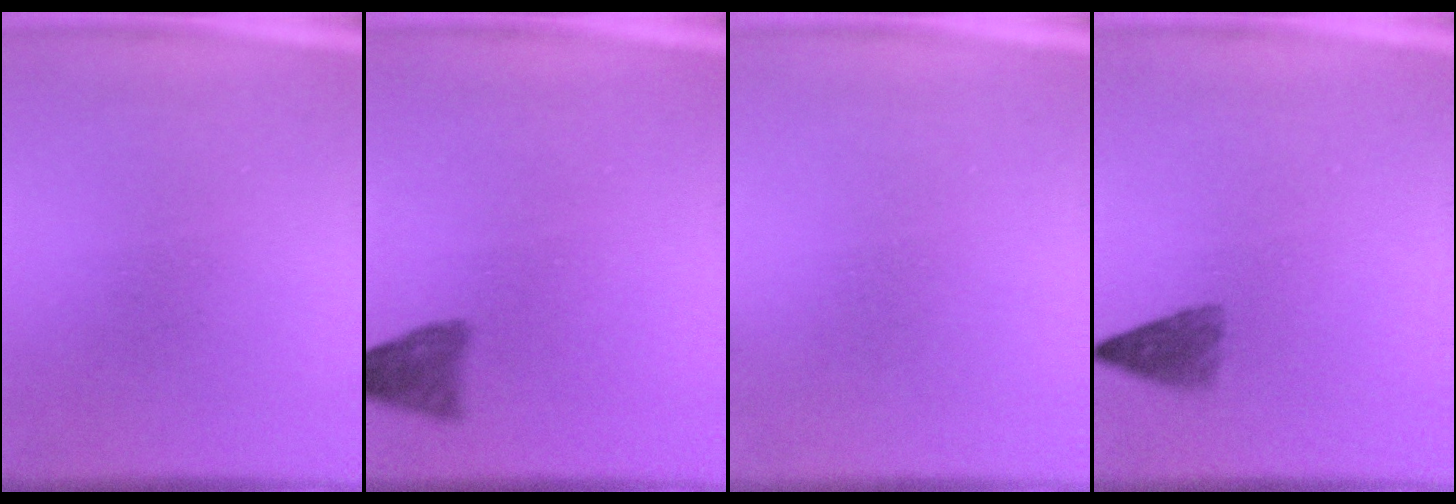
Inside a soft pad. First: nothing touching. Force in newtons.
{"total": 2.9}
{"total": 0.5}
{"total": 2.4}